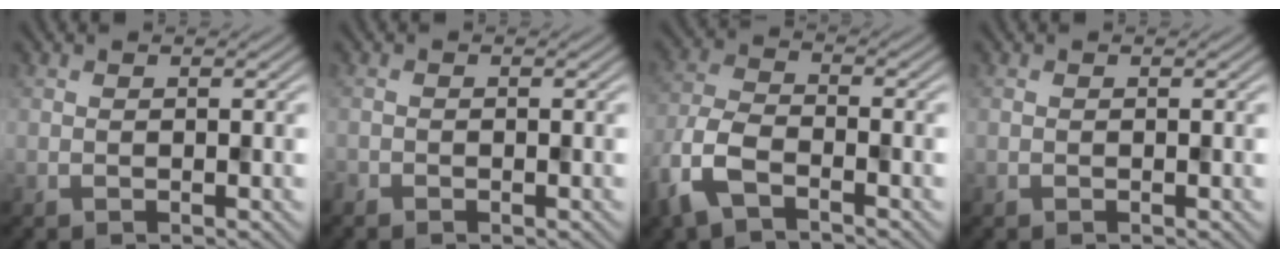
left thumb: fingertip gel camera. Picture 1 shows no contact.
{"total": 0.7, "force": [-0.7, 0.3, 0.1], "torque": [-0.003, -0.003, -0.013]}
{"total": 6.7, "force": [-4.0, 2.9, 4.6], "torque": [-0.112, -0.007, -0.100]}
{"total": 0.0}